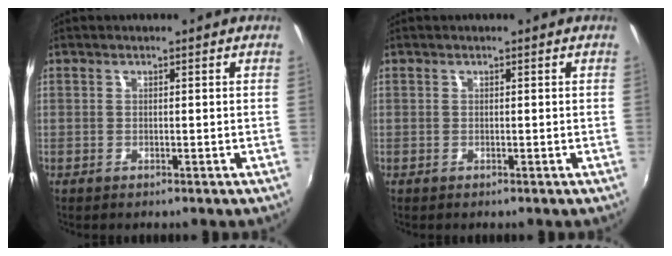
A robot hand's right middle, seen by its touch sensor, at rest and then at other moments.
{"total": 0.0}